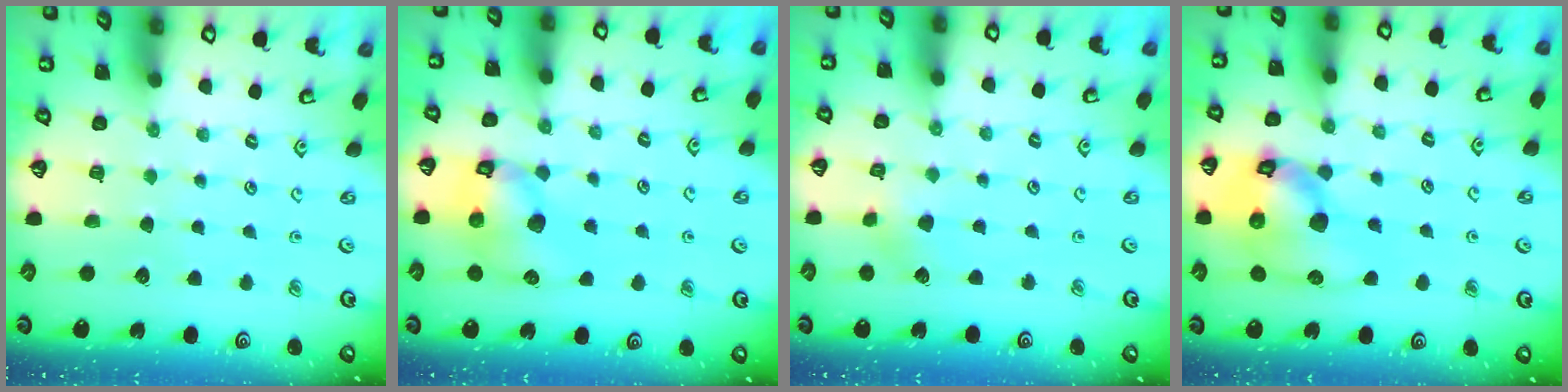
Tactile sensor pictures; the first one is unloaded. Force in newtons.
{"total": 10.9, "press": 10.7, "slide": 1.6}
{"total": 3.2, "press": 3.2, "slide": 0.4}
{"total": 18.7, "press": 18.5, "slide": 2.5}